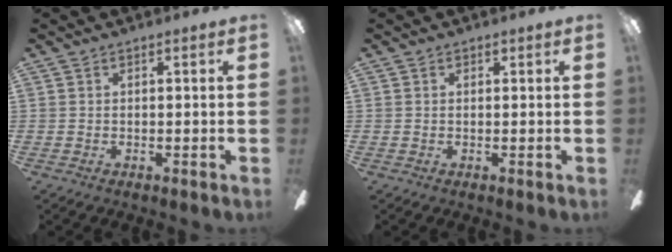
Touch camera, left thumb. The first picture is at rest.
{"total": 0.8, "force": [0.6, 0.4, 0.4], "torque": [-0.001, -0.001, 0.009]}